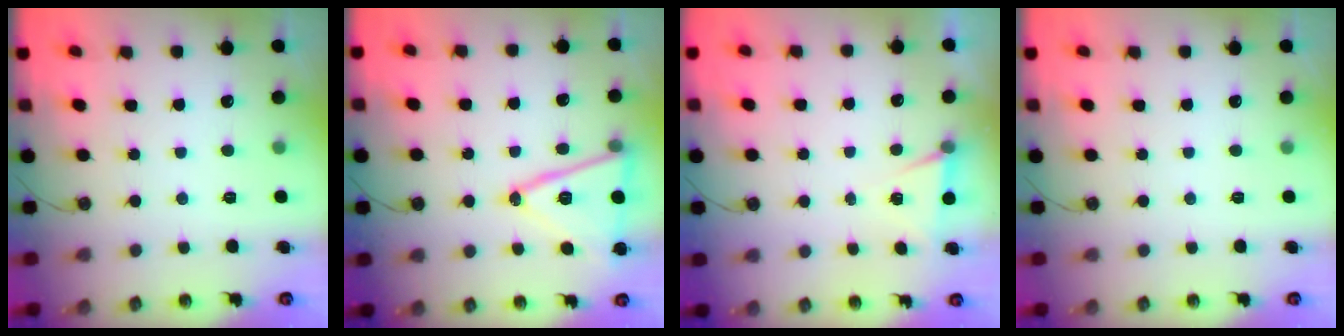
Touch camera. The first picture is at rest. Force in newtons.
{"total": 15.6, "press": 15.2, "slide": 3.5}
{"total": 5.0, "press": 2.2, "slide": 4.5}
{"total": 0.0}